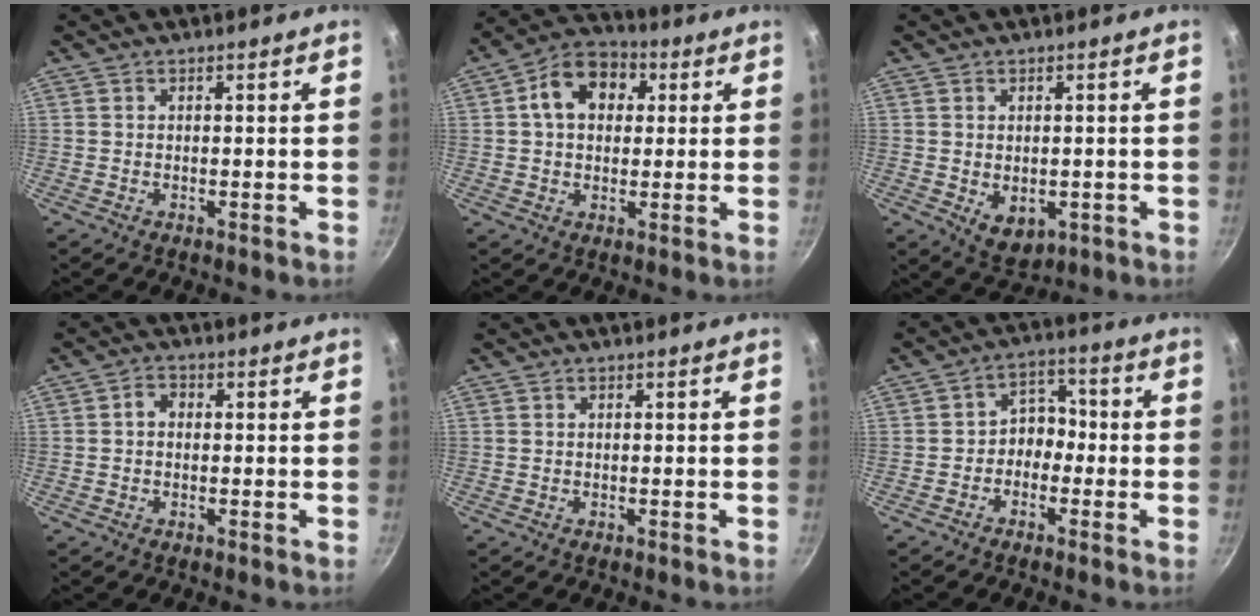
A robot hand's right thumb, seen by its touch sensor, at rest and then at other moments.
{"total": 11.4, "force": [2.7, 8.4, 7.2], "torque": [-0.088, 0.021, 0.027]}
{"total": 5.5, "force": [-0.7, 3.9, 3.8], "torque": [-0.047, -0.009, 0.002]}
{"total": 2.5, "force": [0.0, 1.9, 1.5], "torque": [-0.020, 0.009, -0.004]}
{"total": 0.0}
{"total": 5.6, "force": [-1.5, 4.4, 3.0], "torque": [-0.001, 0.034, -0.038]}